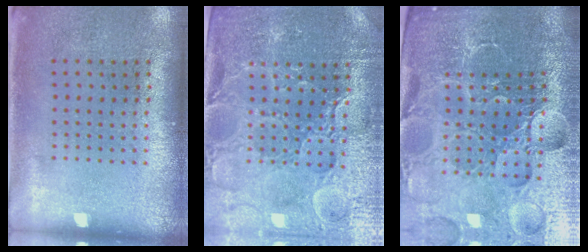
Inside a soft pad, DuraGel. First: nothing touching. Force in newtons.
{"total": 4.3, "press": 4.1, "slide": 1.2}
{"total": 6.8, "press": 5.9, "slide": 3.2}